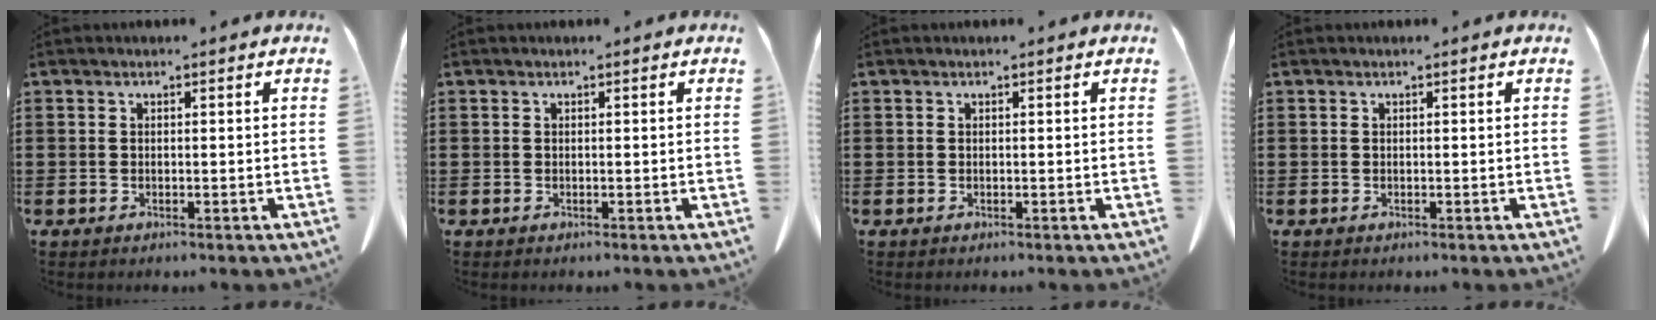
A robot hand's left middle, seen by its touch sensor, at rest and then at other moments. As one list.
[{"total": 0.0}, {"total": 0.0}, {"total": 0.0}]